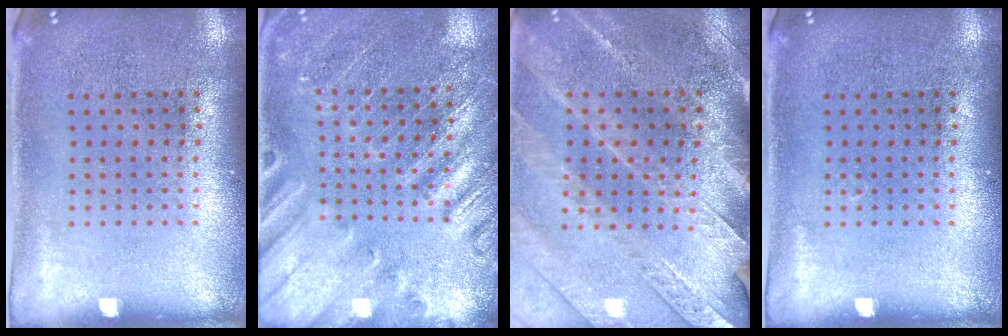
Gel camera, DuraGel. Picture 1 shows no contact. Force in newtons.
{"total": 2.4, "press": 2.4, "slide": 0.3}
{"total": 2.9, "press": 2.8, "slide": 0.4}
{"total": 0.0}